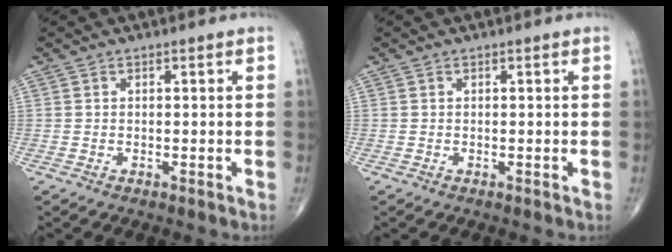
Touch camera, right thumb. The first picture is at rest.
{"total": 0.0}